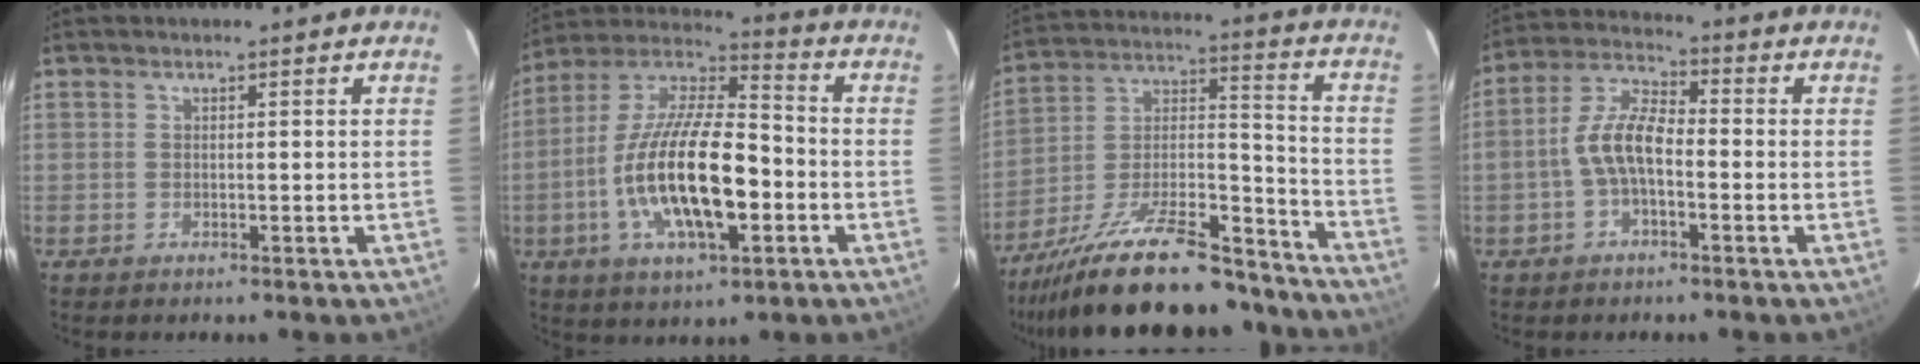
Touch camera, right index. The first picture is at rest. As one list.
[{"total": 20.2, "force": [-5.0, 7.4, 18.1], "torque": [-0.354, -0.007, -0.091]}, {"total": 27.6, "force": [-21.8, 8.5, 14.6], "torque": [-0.261, 0.002, -0.321]}, {"total": 7.7, "force": [-2.0, 3.5, 6.6], "torque": [-0.141, 0.019, -0.040]}]